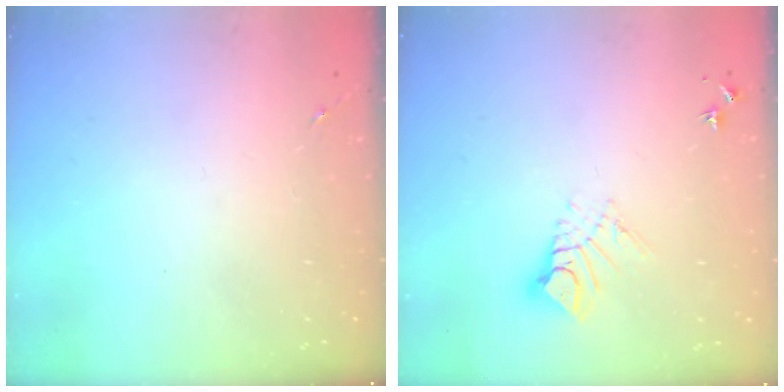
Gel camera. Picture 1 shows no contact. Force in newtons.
{"total": 9.1, "press": 9.0, "slide": 1.0}